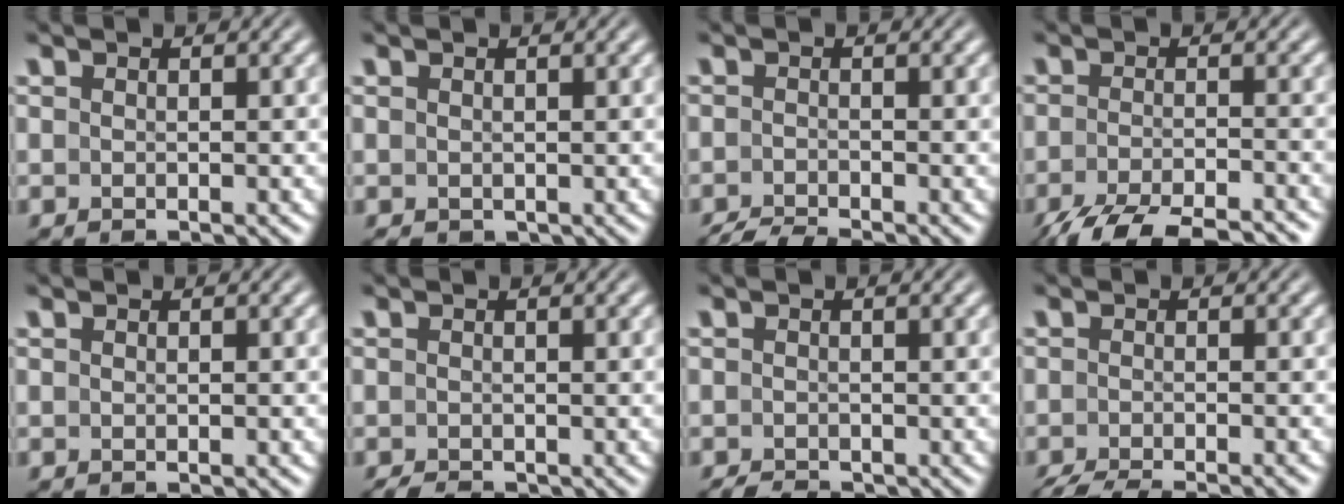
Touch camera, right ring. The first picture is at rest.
{"total": 1.0, "force": [-0.5, 0.8, 0.1], "torque": [-0.002, -0.013, 0.000]}
{"total": 2.9, "force": [-2.8, 0.6, 0.7], "torque": [-0.006, -0.014, -0.041]}
{"total": 6.8, "force": [-5.8, 1.8, 3.1], "torque": [-0.049, -0.020, -0.080]}
{"total": 0.0}
{"total": 1.7, "force": [-1.6, 0.3, 0.4], "torque": [-0.004, -0.017, -0.019]}
{"total": 1.9, "force": [-1.9, 0.2, 0.2], "torque": [0.000, -0.017, -0.025]}
{"total": 5.6, "force": [-5.0, 1.5, 2.1], "torque": [-0.023, -0.014, -0.070]}